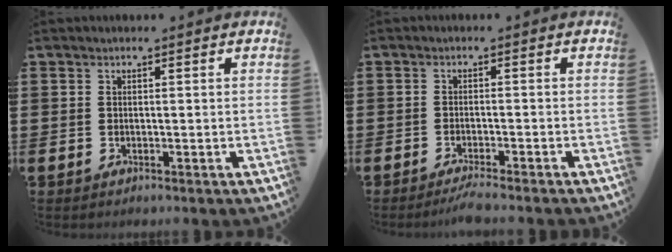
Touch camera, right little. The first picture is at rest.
{"total": 1.8, "force": [-1.5, -0.1, 1.0], "torque": [-0.015, 0.003, -0.028]}